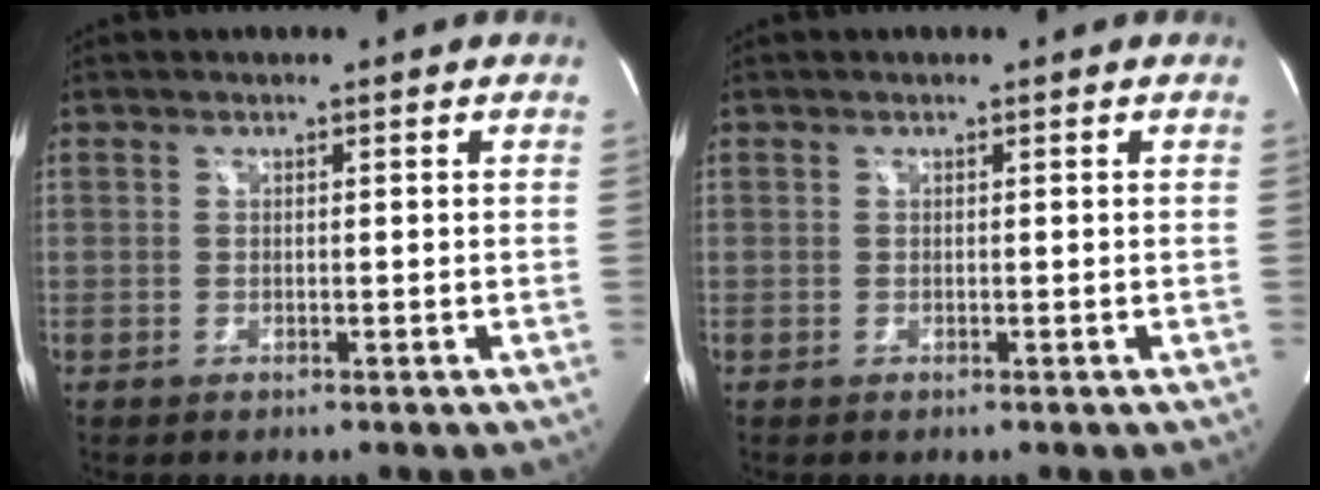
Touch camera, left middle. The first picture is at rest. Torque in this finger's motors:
{"motor_torque": [0.00, 0.00, 0.04, 0.00]}